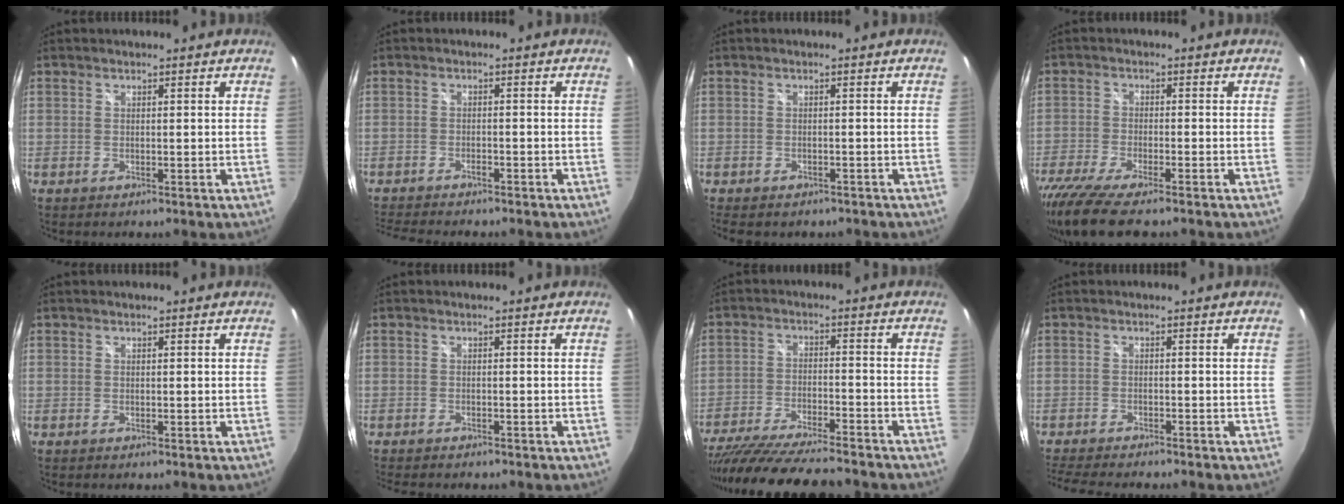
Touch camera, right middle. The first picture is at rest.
{"total": 6.9, "force": [-6.2, 1.2, 2.8], "torque": [-0.072, -0.018, -0.101]}
{"total": 5.1, "force": [-4.0, 2.3, 2.3], "torque": [-0.049, -0.017, -0.051]}
{"total": 12.1, "force": [-9.7, 1.9, 7.0], "torque": [-0.159, -0.050, -0.172]}
{"total": 0.0}
{"total": 4.5, "force": [-3.9, 1.2, 1.9], "torque": [-0.040, -0.017, -0.057]}
{"total": 20.2, "force": [-17.5, 2.9, 9.9], "torque": [-0.193, -0.044, -0.278]}
{"total": 8.0, "force": [-7.2, 0.8, 3.3], "torque": [-0.082, -0.021, -0.119]}